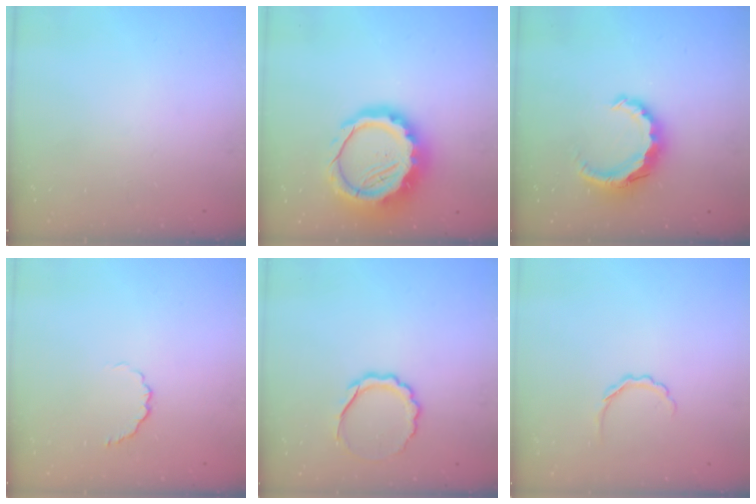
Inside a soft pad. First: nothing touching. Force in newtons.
{"total": 16.1, "press": 15.6, "slide": 3.7}
{"total": 8.9, "press": 8.7, "slide": 1.4}
{"total": 4.2, "press": 4.1, "slide": 1.2}
{"total": 7.8, "press": 7.8, "slide": 0.6}
{"total": 3.7, "press": 3.7, "slide": 0.7}